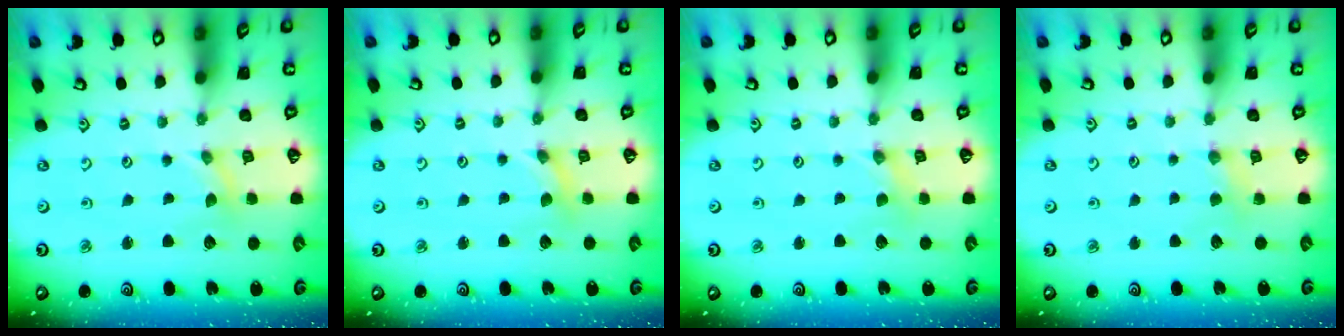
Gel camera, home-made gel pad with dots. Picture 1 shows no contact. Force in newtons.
{"total": 0.6, "press": 0.5, "slide": 0.1}
{"total": 0.0}
{"total": 3.4, "press": 3.4, "slide": 0.6}